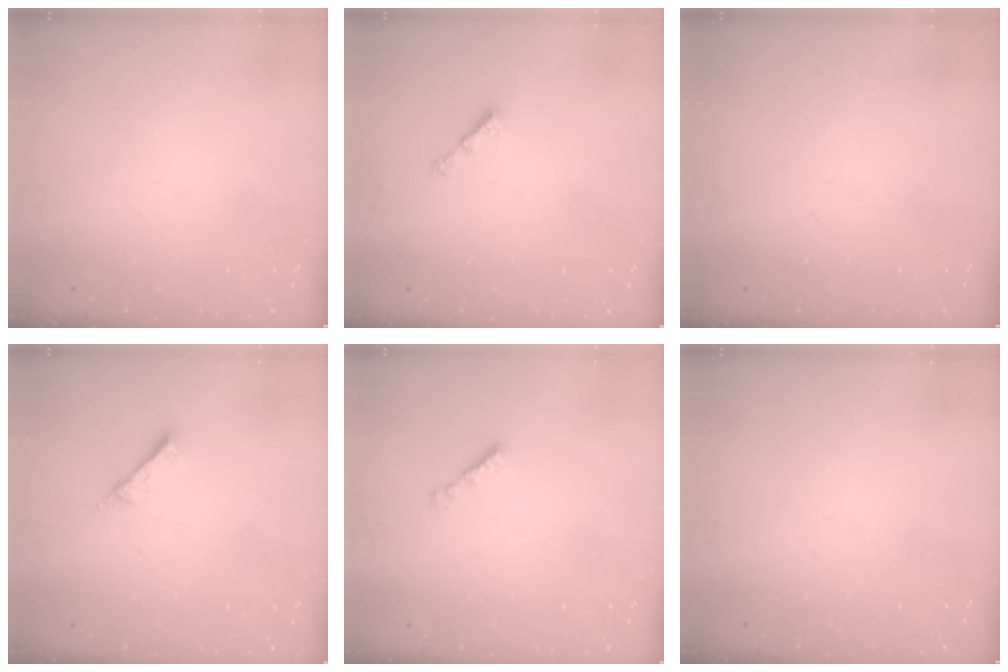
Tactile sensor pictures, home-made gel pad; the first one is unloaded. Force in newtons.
{"total": 2.8, "press": 2.7, "slide": 0.5}
{"total": 0.0}
{"total": 3.3, "press": 3.3, "slide": 0.0}
{"total": 1.8, "press": 1.7, "slide": 0.6}
{"total": 0.0}